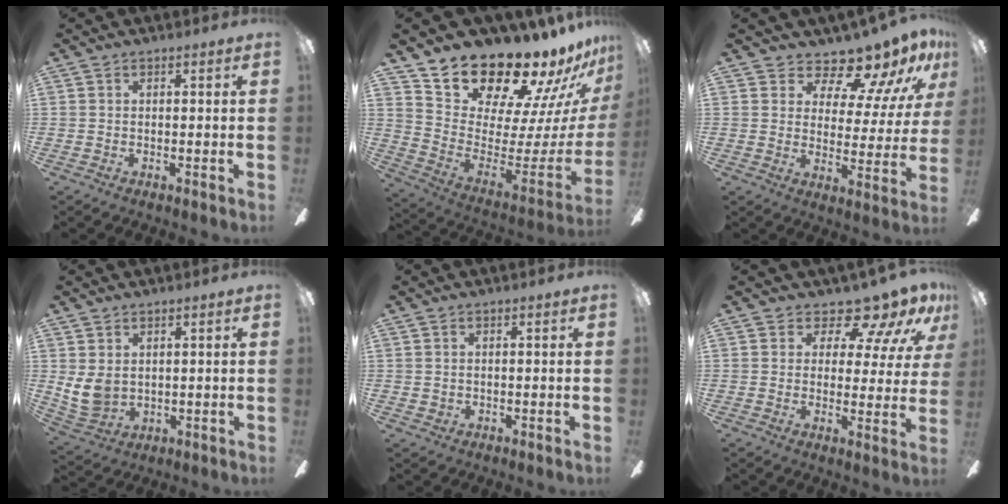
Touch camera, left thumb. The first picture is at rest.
{"total": 17.3, "force": [16.3, 4.9, 3.1], "torque": [-0.054, -0.167, 0.291]}
{"total": 13.0, "force": [11.2, 3.8, 5.4], "torque": [-0.091, -0.093, 0.191]}
{"total": 6.9, "force": [2.3, 5.2, 3.9], "torque": [-0.104, -0.010, 0.047]}
{"total": 0.8, "force": [0.4, 0.7, 0.0], "torque": [0.000, 0.004, 0.007]}
{"total": 11.5, "force": [9.5, 4.2, 5.0], "torque": [-0.082, -0.072, 0.167]}